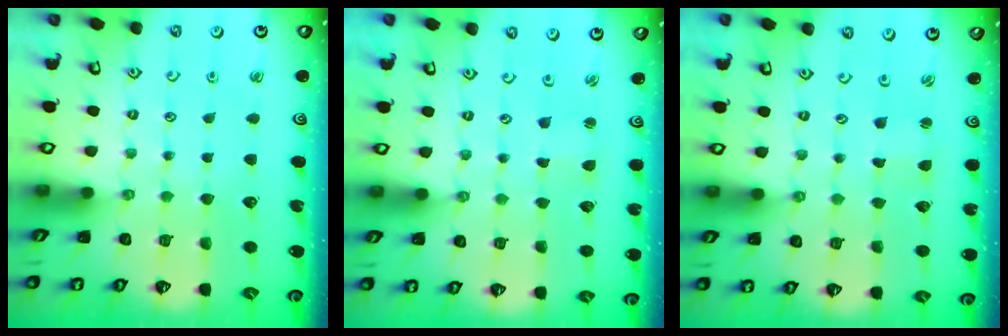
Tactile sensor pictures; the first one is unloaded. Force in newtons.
{"total": 1.7, "press": 1.7, "slide": 0.2}
{"total": 1.4, "press": 1.4, "slide": 0.1}